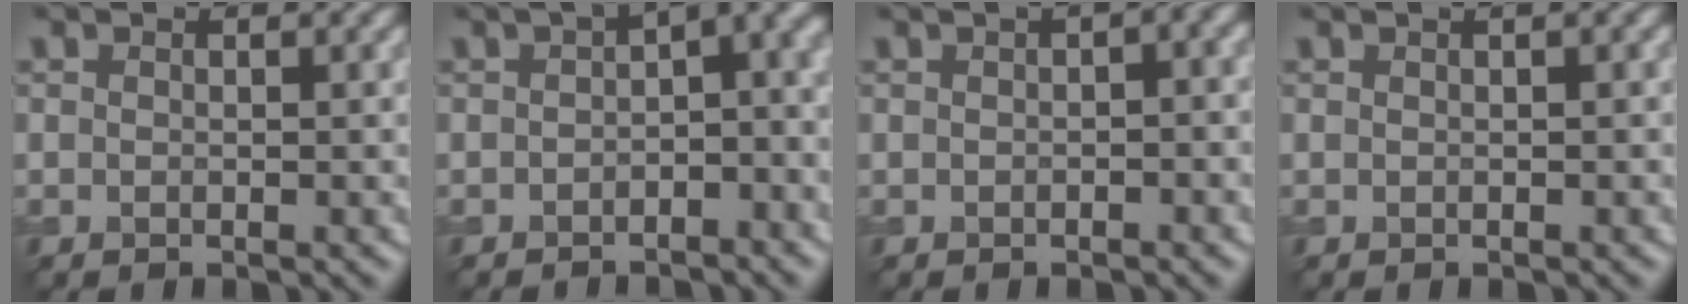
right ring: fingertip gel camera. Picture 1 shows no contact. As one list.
[{"total": 6.2, "force": [-0.2, 2.9, 5.5], "torque": [-0.054, 0.010, -0.011]}, {"total": 4.5, "force": [1.4, 1.7, 3.9], "torque": [-0.029, 0.016, 0.012]}, {"total": 2.1, "force": [0.9, 0.8, 1.7], "torque": [-0.017, 0.006, 0.007]}]